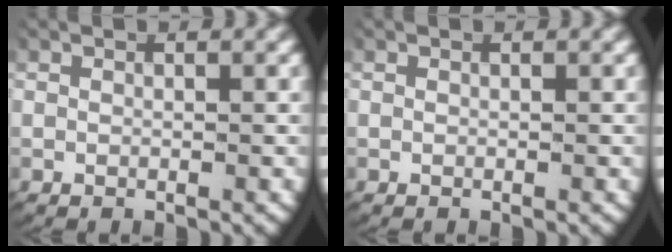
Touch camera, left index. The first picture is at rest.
{"total": 0.0}